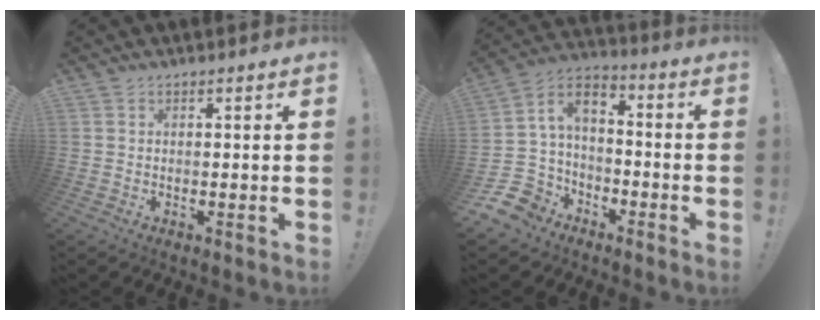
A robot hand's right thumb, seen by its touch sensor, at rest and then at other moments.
{"total": 9.5, "force": [-4.9, 7.4, 3.5], "torque": [-0.070, 0.031, -0.087]}